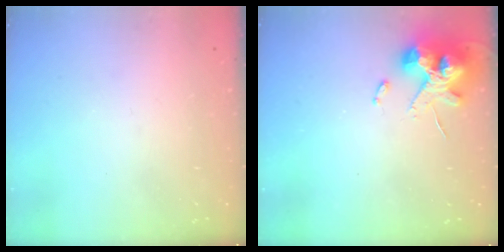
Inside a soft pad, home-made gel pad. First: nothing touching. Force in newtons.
{"total": 13.6, "press": 13.4, "slide": 2.1}